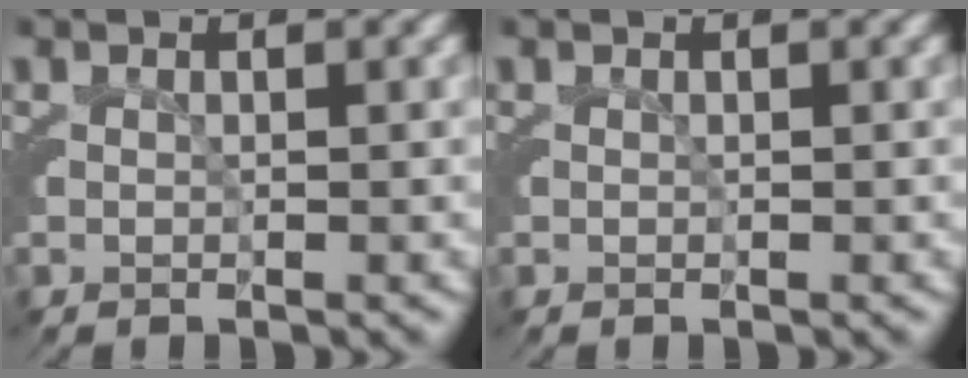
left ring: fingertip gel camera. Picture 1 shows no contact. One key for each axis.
{"total": 0.0}